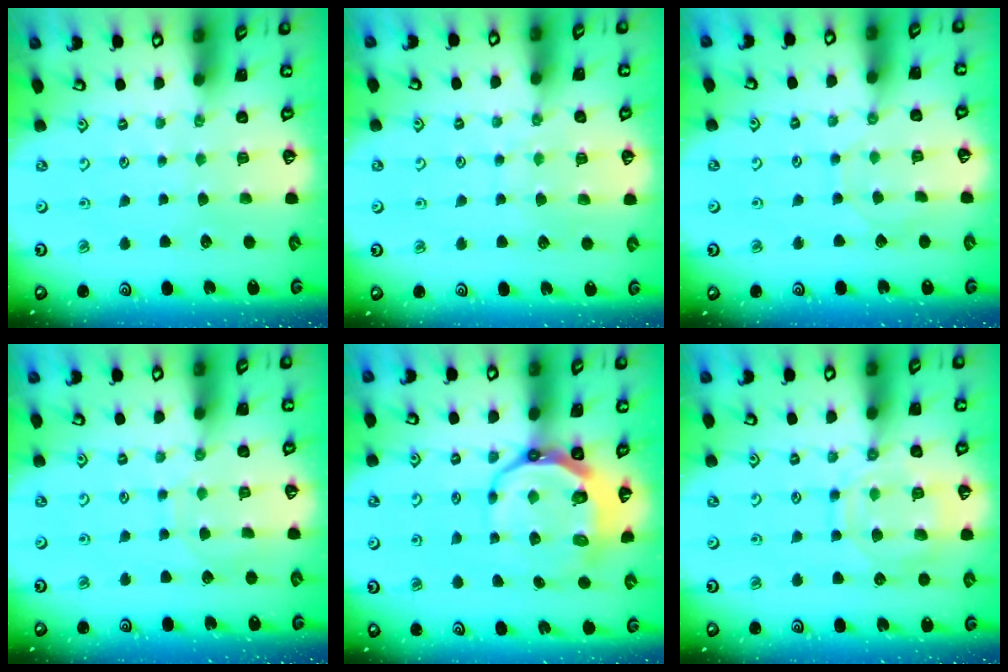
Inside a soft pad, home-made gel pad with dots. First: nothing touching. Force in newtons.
{"total": 7.3, "press": 7.2, "slide": 0.8}
{"total": 5.6, "press": 5.5, "slide": 0.6}
{"total": 5.8, "press": 5.8, "slide": 0.6}
{"total": 10.8, "press": 10.0, "slide": 4.1}
{"total": 13.4, "press": 13.4, "slide": 1.3}